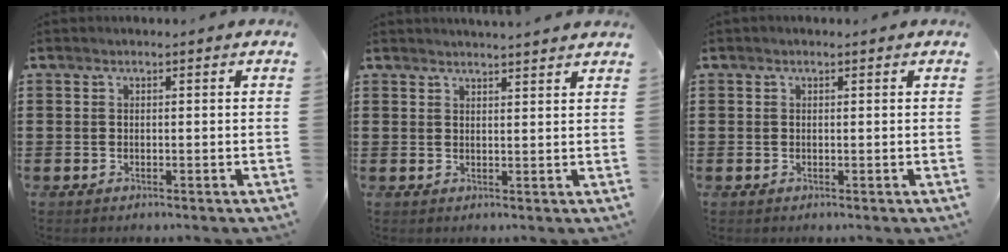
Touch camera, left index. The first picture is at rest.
{"total": 2.3, "force": [2.2, -0.5, 0.1], "torque": [-0.008, -0.009, 0.044]}
{"total": 0.0}